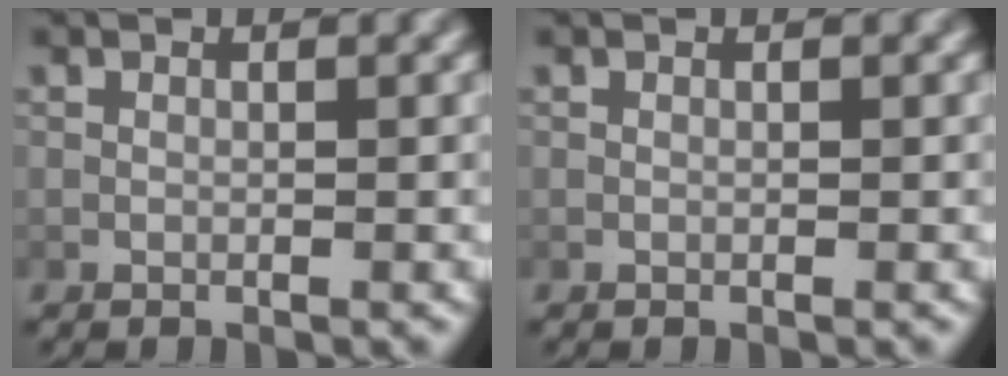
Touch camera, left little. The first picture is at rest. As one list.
[{"total": 0.0}]